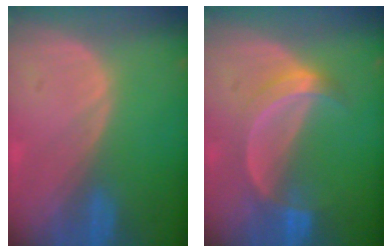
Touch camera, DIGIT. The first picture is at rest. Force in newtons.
{"total": 5.0, "press": 5.0, "slide": 0.2}